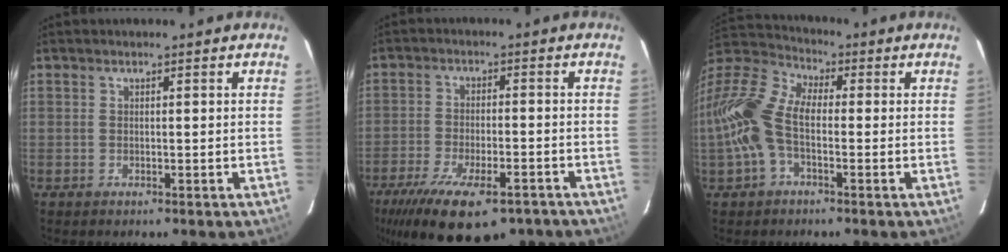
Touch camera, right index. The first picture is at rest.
{"total": 19.5, "force": [-13.4, 7.3, 12.2], "torque": [-0.242, -0.049, -0.201]}
{"total": 15.5, "force": [-2.4, 8.6, 12.7], "torque": [-0.270, 0.013, -0.058]}